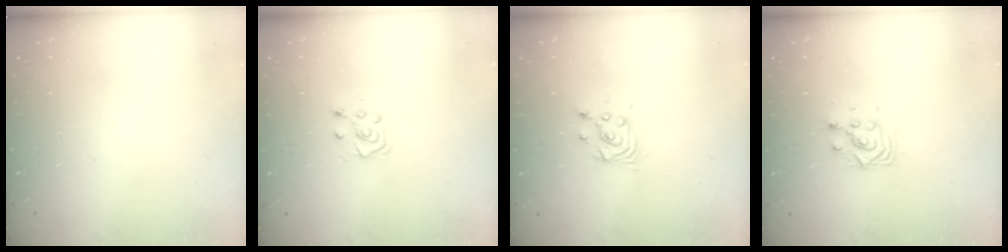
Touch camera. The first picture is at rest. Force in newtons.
{"total": 4.8, "press": 4.8, "slide": 0.5}
{"total": 3.9, "press": 3.8, "slide": 0.4}
{"total": 4.6, "press": 4.6, "slide": 0.2}